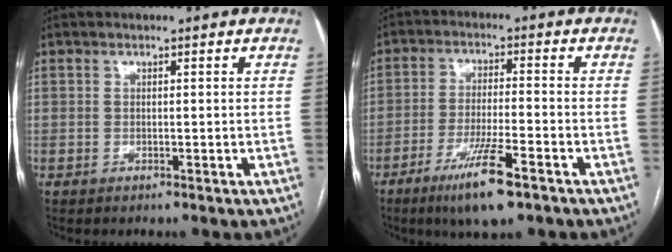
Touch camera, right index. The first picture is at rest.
{"total": 9.2, "force": [-5.6, 0.8, 7.3], "torque": [-0.136, -0.019, -0.092]}